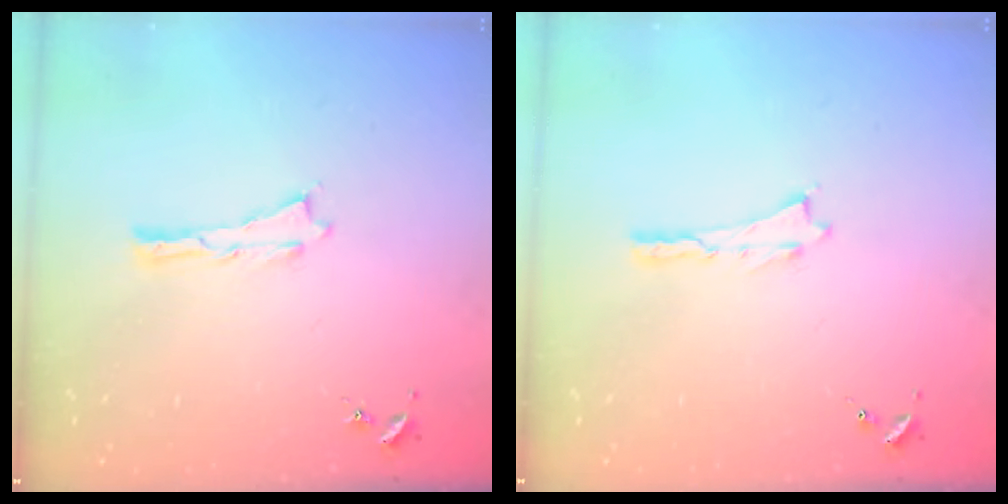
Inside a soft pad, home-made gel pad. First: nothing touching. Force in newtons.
{"total": 0.0}